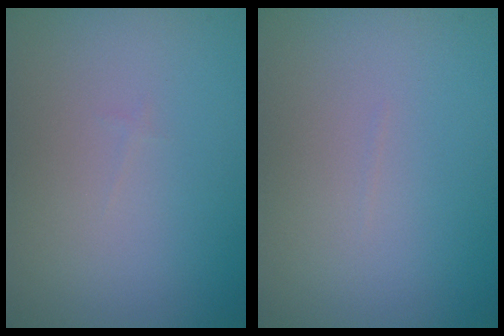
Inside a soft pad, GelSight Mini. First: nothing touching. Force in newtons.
{"total": 0.0}